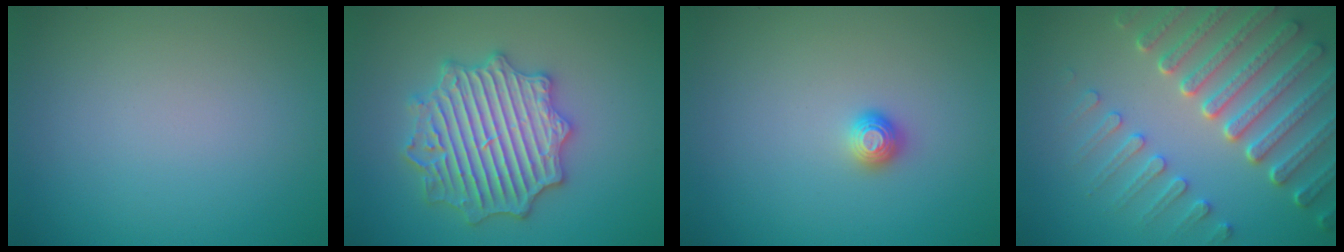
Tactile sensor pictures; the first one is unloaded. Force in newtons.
{"total": 6.7, "press": 6.6, "slide": 1.2}
{"total": 1.1, "press": 1.0, "slide": 0.2}
{"total": 7.4, "press": 5.7, "slide": 4.7}